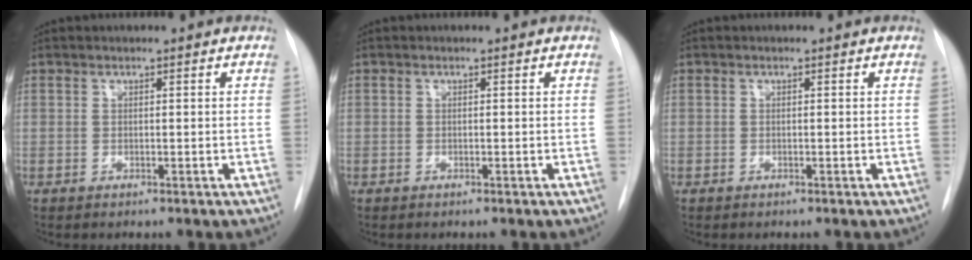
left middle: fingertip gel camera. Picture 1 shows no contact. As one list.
[{"total": 0.0}, {"total": 0.0}]